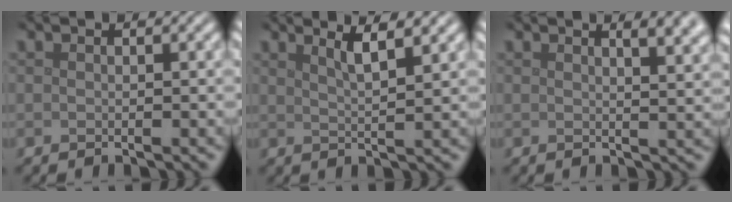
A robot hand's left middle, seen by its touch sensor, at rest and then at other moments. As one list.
[{"total": 2.9, "force": [1.8, 0.7, 2.1], "torque": [-0.022, 0.008, 0.023]}, {"total": 5.0, "force": [2.6, 2.1, 3.6], "torque": [-0.015, 0.022, 0.019]}]